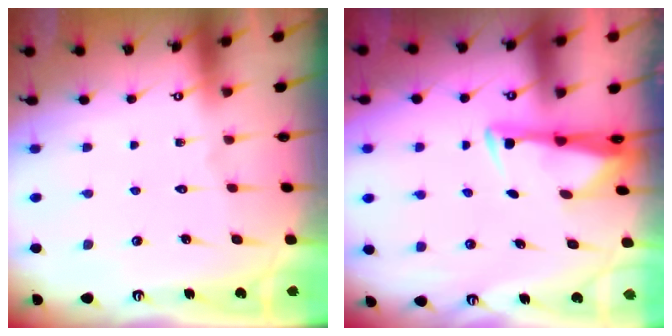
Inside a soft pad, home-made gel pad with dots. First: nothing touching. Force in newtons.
{"total": 3.3, "press": 3.2, "slide": 0.9}